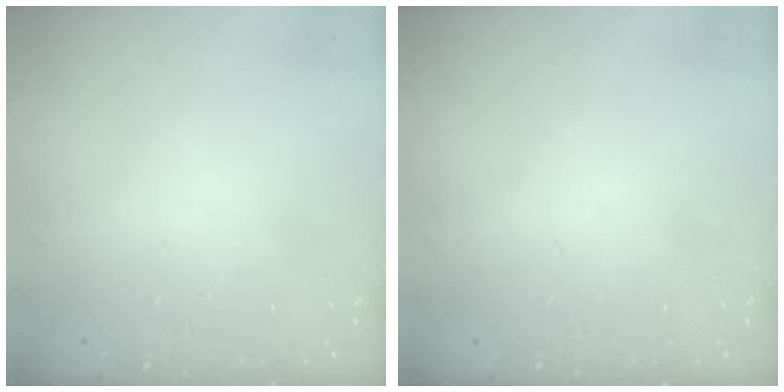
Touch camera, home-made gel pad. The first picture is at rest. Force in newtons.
{"total": 0.0}